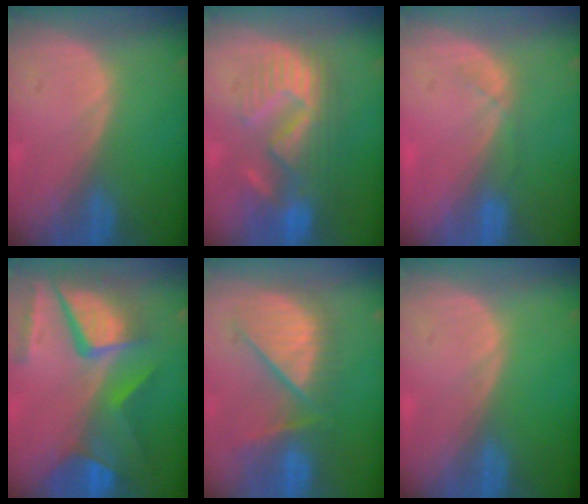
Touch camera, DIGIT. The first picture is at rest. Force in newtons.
{"total": 10.9, "press": 9.8, "slide": 4.9}
{"total": 2.1, "press": 1.9, "slide": 0.9}
{"total": 11.8, "press": 9.8, "slide": 6.6}
{"total": 9.7, "press": 9.3, "slide": 3.0}
{"total": 0.0}